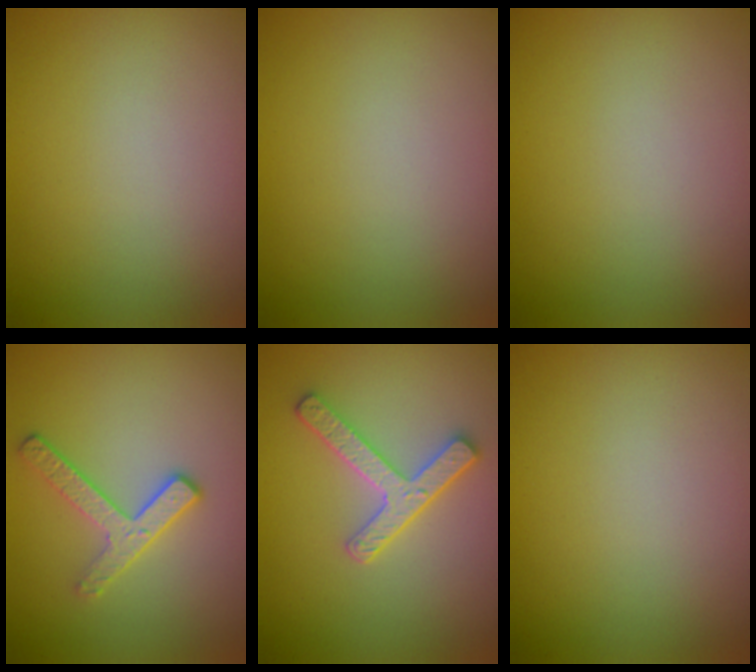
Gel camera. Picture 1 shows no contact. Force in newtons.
{"total": 0.0}
{"total": 0.0}
{"total": 2.6, "press": 2.4, "slide": 0.9}
{"total": 3.4, "press": 3.0, "slide": 1.6}
{"total": 0.0}